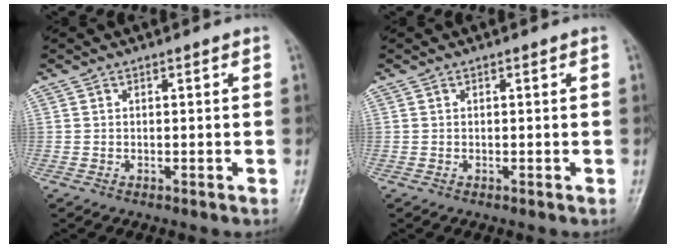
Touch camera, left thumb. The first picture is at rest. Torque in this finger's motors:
{"motor_torque": [0.00, 0.00, -0.01, -0.01, 0.00]}